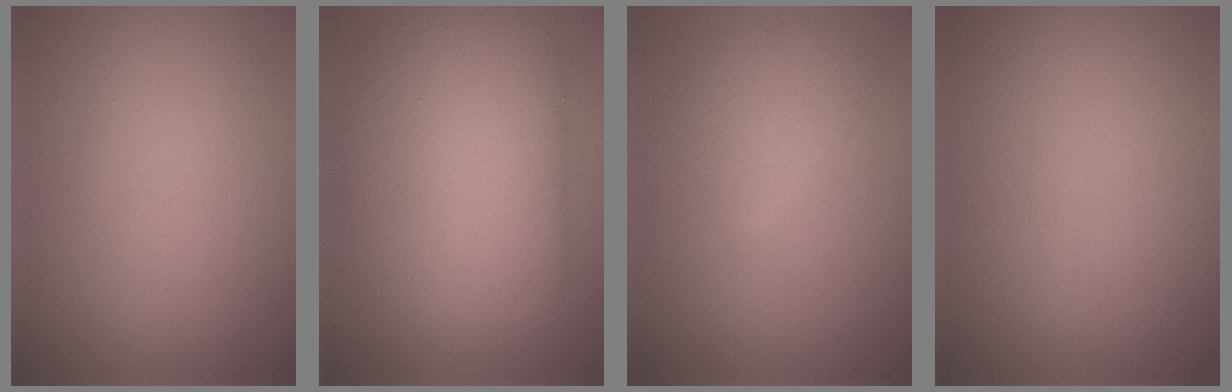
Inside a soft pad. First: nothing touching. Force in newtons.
{"total": 8.4, "press": 8.4, "slide": 0.2}
{"total": 2.9, "press": 2.9, "slide": 0.0}
{"total": 0.0}